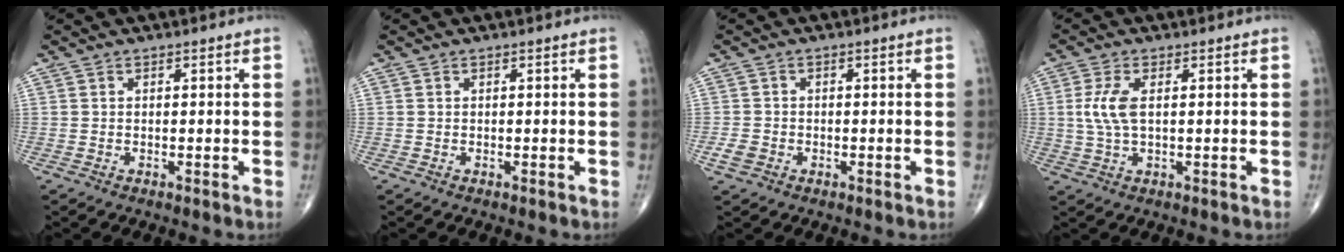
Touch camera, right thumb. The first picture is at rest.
{"total": 0.0}
{"total": 2.3, "force": [-0.9, 1.8, 1.1], "torque": [-0.019, 0.003, -0.016]}
{"total": 5.3, "force": [0.8, 2.2, 4.8], "torque": [-0.120, 0.003, 0.016]}